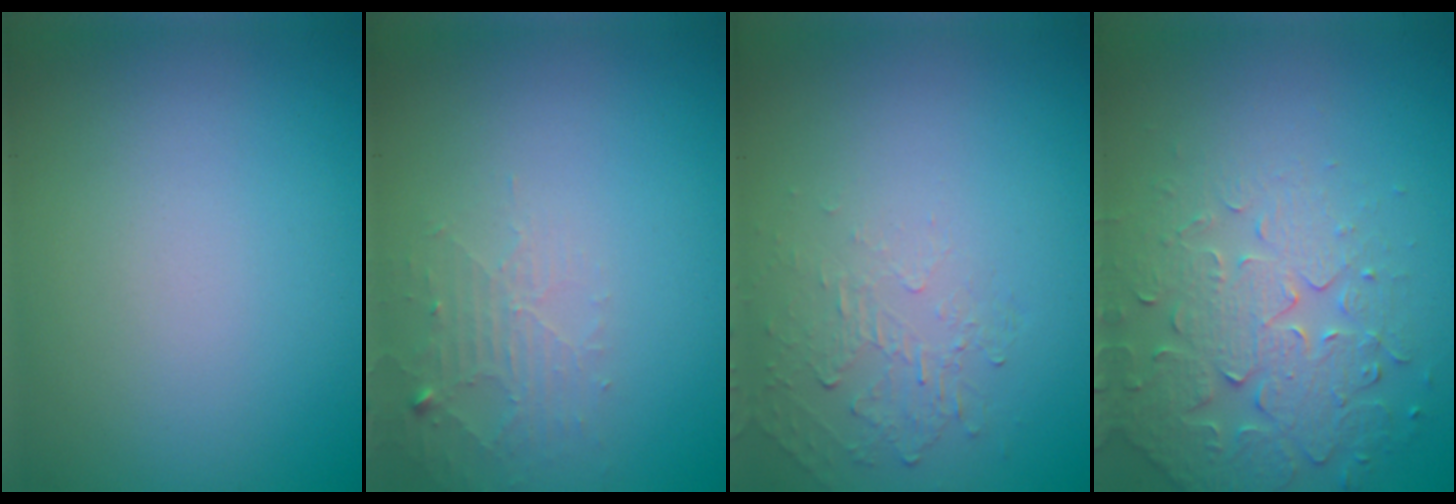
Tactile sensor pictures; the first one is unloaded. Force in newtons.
{"total": 1.9, "press": 1.9, "slide": 0.3}
{"total": 1.9, "press": 0.5, "slide": 1.9}
{"total": 4.1, "press": 3.9, "slide": 1.3}